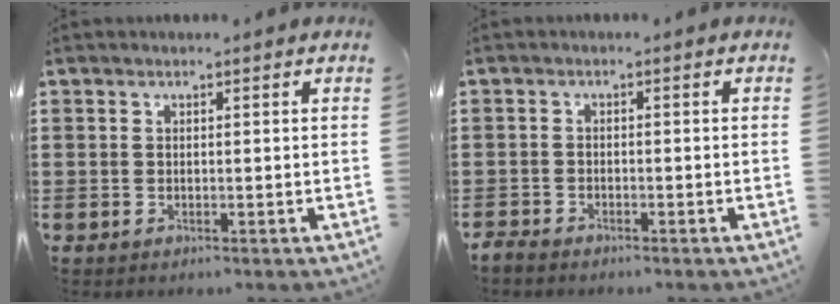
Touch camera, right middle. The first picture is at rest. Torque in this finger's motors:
{"motor_torque": [0.11, 0.21, -0.06, -0.01]}